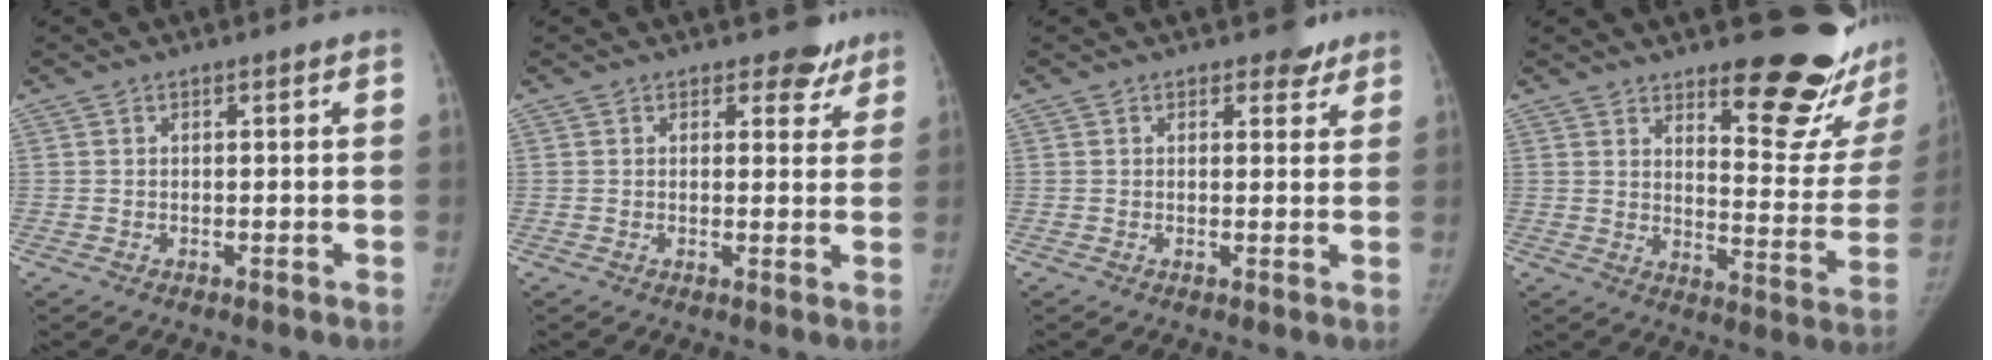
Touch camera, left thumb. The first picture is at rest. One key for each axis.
{"total": 4.2, "fx": 3.2, "fy": 2.5, "fz": 1.0, "tx": 0.020, "ty": -0.021, "tz": 0.032}
{"total": 2.7, "fx": 2.1, "fy": 1.6, "fz": 0.6, "tx": 0.017, "ty": -0.011, "tz": 0.021}
{"total": 19.8, "fx": 13.9, "fy": 6.2, "fz": 12.6, "tx": -0.123, "ty": -0.124, "tz": 0.183}